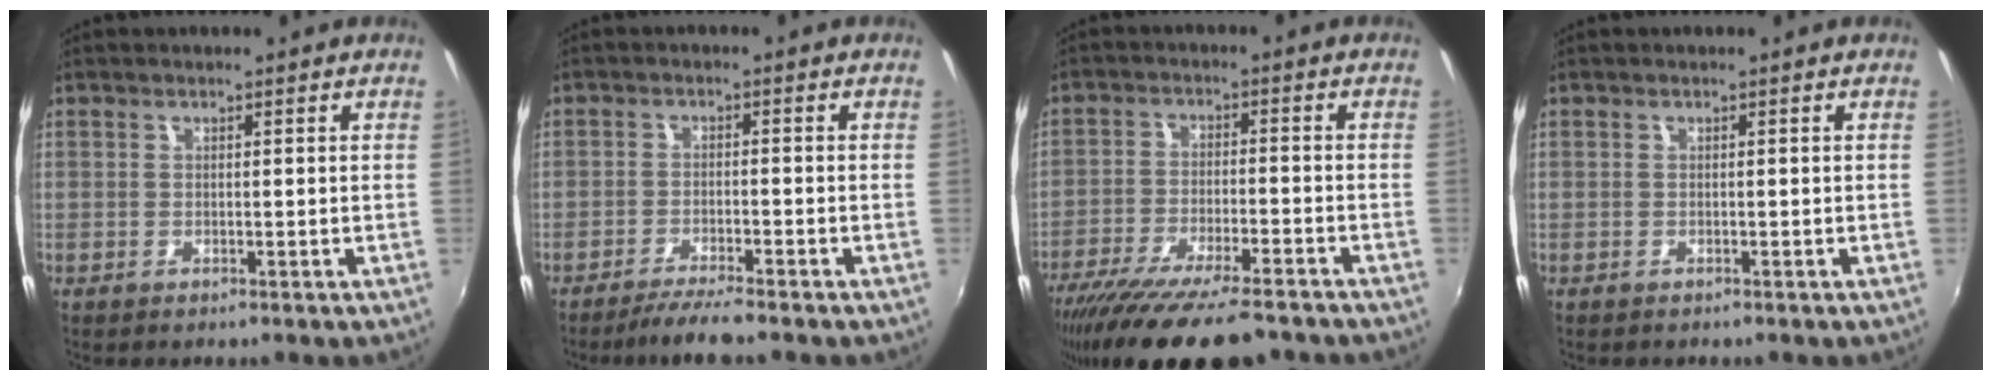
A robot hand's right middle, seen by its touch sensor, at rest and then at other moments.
{"total": 5.0, "force": [-4.4, -0.1, 2.4], "torque": [-0.061, -0.008, -0.078]}
{"total": 17.7, "force": [-14.4, 3.2, 9.8], "torque": [-0.193, -0.053, -0.230]}
{"total": 0.0}